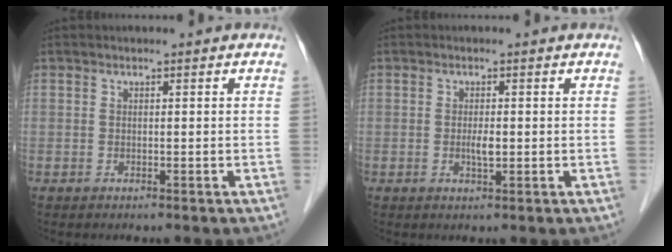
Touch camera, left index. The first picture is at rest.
{"total": 1.7, "force": [-0.1, 0.5, 1.7], "torque": [-0.032, -0.001, -0.003]}